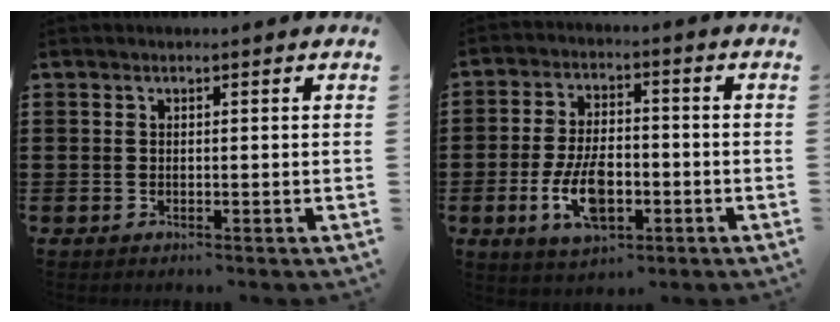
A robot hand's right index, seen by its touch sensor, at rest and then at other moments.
{"total": 9.3, "force": [-2.8, 4.7, 7.5], "torque": [-0.155, -0.005, -0.053]}